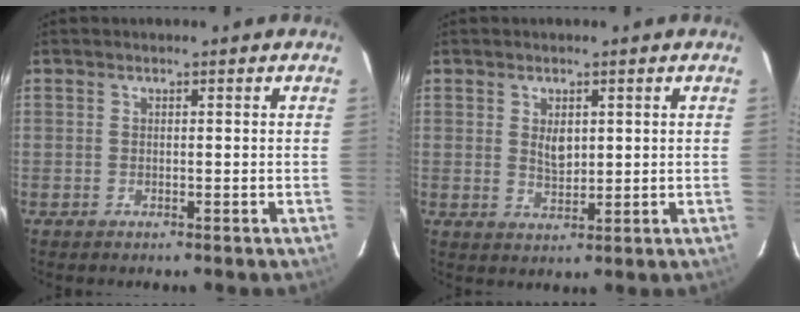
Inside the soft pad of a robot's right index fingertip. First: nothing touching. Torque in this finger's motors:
{"motor_torque": [0.66, 0.34, 0.37, 0.06]}